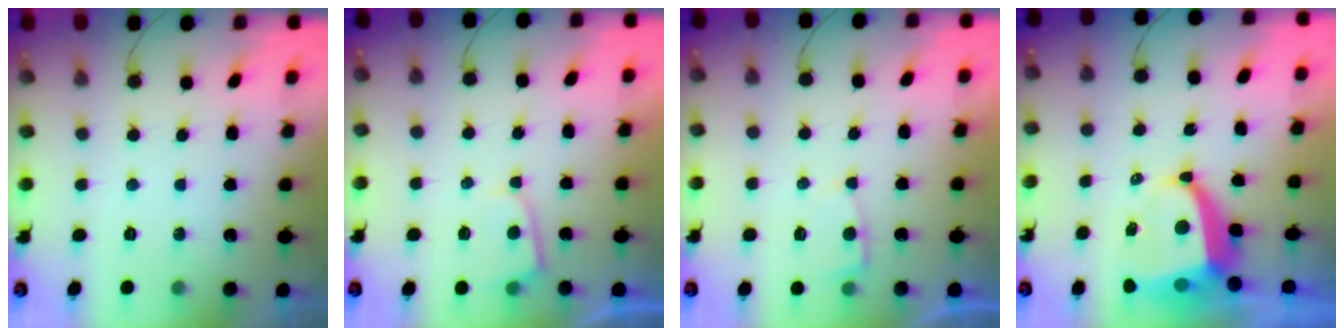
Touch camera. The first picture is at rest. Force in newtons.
{"total": 3.0, "press": 2.9, "slide": 0.3}
{"total": 2.7, "press": 2.7, "slide": 0.4}
{"total": 9.1, "press": 9.0, "slide": 1.3}